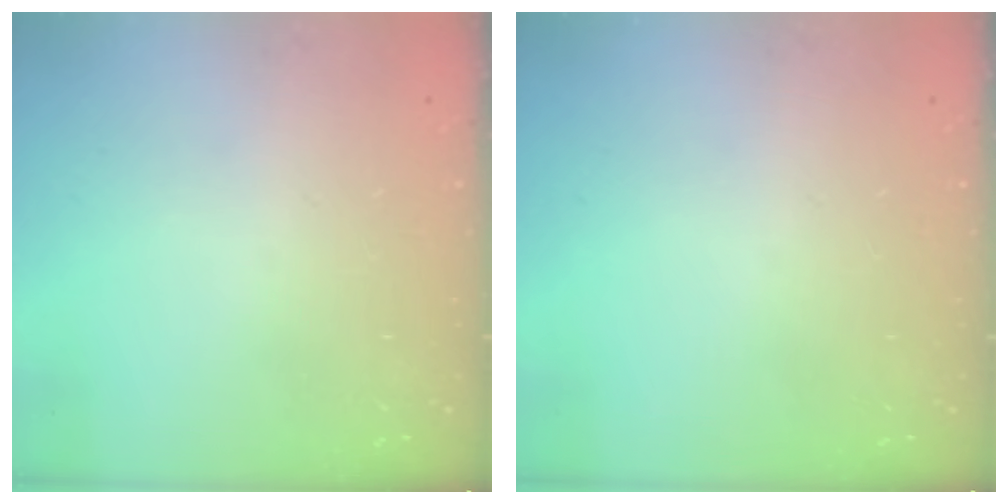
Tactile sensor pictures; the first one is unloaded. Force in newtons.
{"total": 0.0}